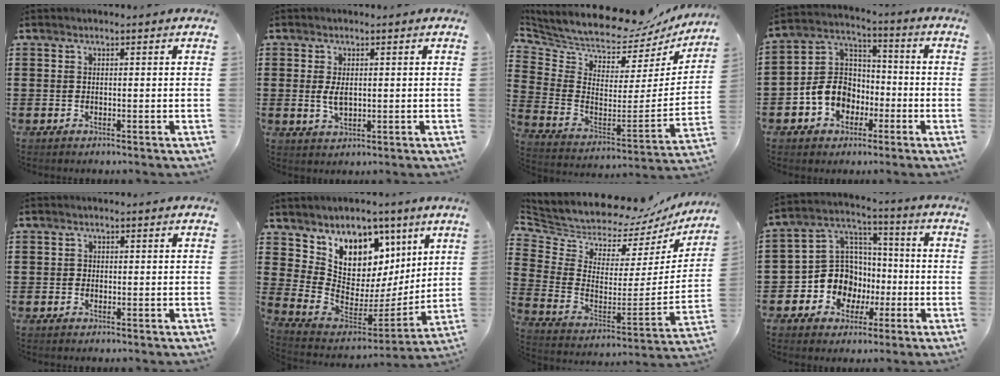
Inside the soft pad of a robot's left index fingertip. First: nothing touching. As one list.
[{"total": 3.1, "force": [0.3, 1.7, 2.6], "torque": [-0.060, 0.003, 0.001]}, {"total": 6.3, "force": [6.3, 0.3, 0.0], "torque": [-0.046, -0.074, 0.102]}, {"total": 8.7, "force": [-3.2, 7.4, 3.2], "torque": [-0.102, 0.018, -0.065]}, {"total": 0.5, "force": [0.1, 0.5, 0.2], "torque": [-0.005, 0.004, 0.001]}, {"total": 8.0, "force": [5.2, 5.8, 1.9], "torque": [-0.064, -0.063, 0.102]}, {"total": 6.4, "force": [6.3, 0.8, -0.4], "torque": [-0.043, -0.076, 0.102]}, {"total": 10.8, "force": [-2.6, 9.9, 3.5], "torque": [-0.117, 0.007, -0.044]}]